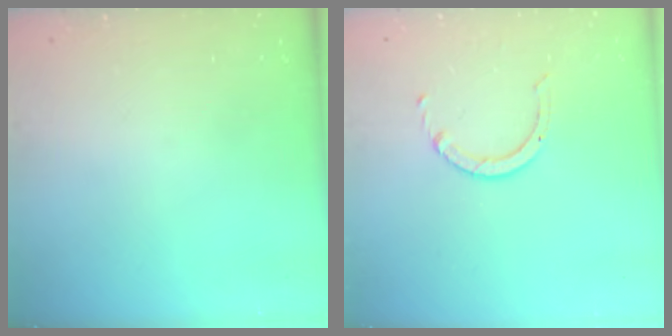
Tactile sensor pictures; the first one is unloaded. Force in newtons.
{"total": 2.5, "press": 2.4, "slide": 0.3}